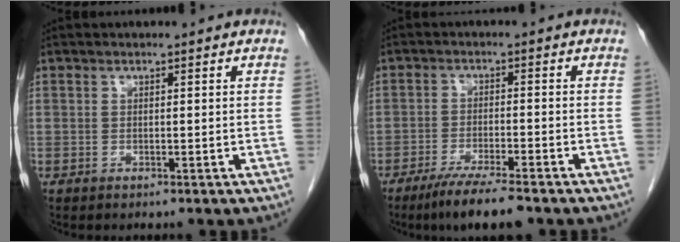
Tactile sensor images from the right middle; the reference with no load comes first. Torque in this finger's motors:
{"motor_torque": [1.16, -0.97, 0.39, 0.11]}